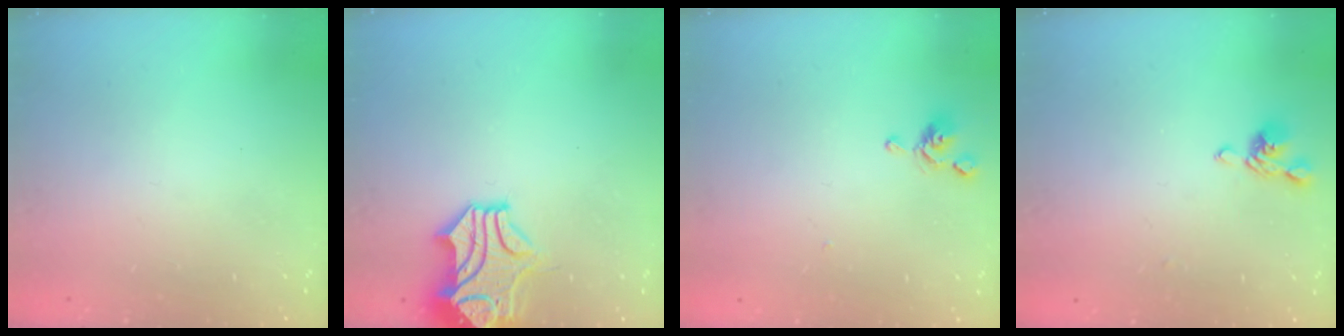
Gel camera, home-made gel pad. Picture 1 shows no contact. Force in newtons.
{"total": 1.5, "press": 1.2, "slide": 1.0}
{"total": 0.6, "press": 0.3, "slide": 0.6}
{"total": 3.8, "press": 3.8, "slide": 0.6}